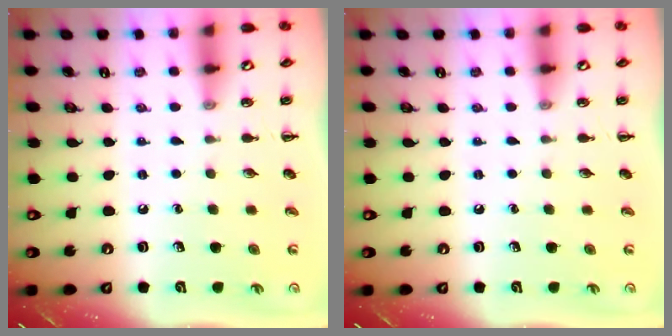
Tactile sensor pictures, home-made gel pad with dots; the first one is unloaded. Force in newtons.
{"total": 0.0}